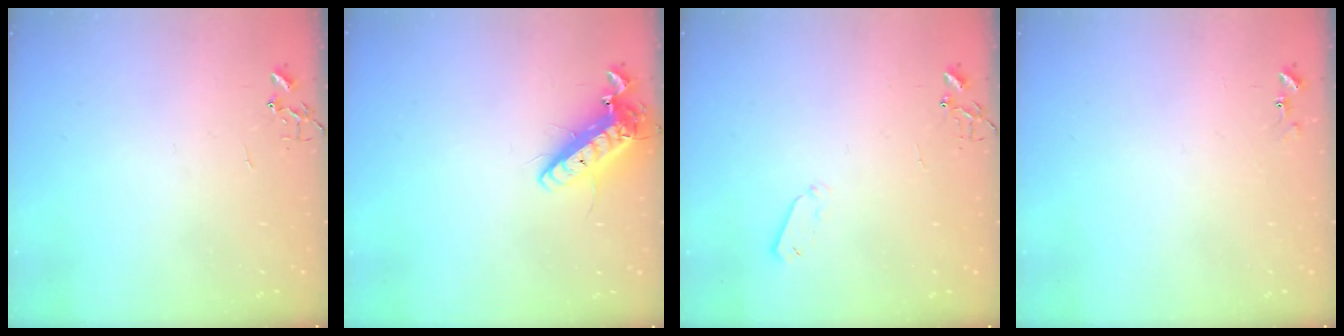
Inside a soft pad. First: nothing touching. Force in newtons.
{"total": 14.3, "press": 14.1, "slide": 2.6}
{"total": 4.1, "press": 4.0, "slide": 0.8}
{"total": 6.0, "press": 5.9, "slide": 0.6}